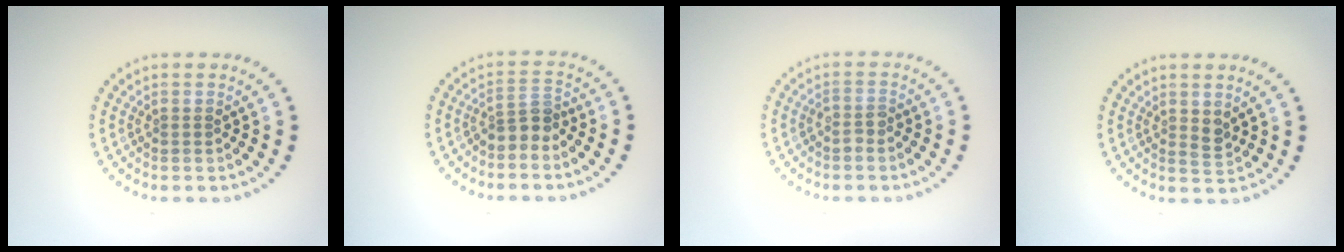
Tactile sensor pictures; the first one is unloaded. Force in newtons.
{"total": 2.3, "press": 1.8, "slide": 1.5}
{"total": 1.2, "press": 0.9, "slide": 0.7}
{"total": 1.1, "press": 1.0, "slide": 0.5}